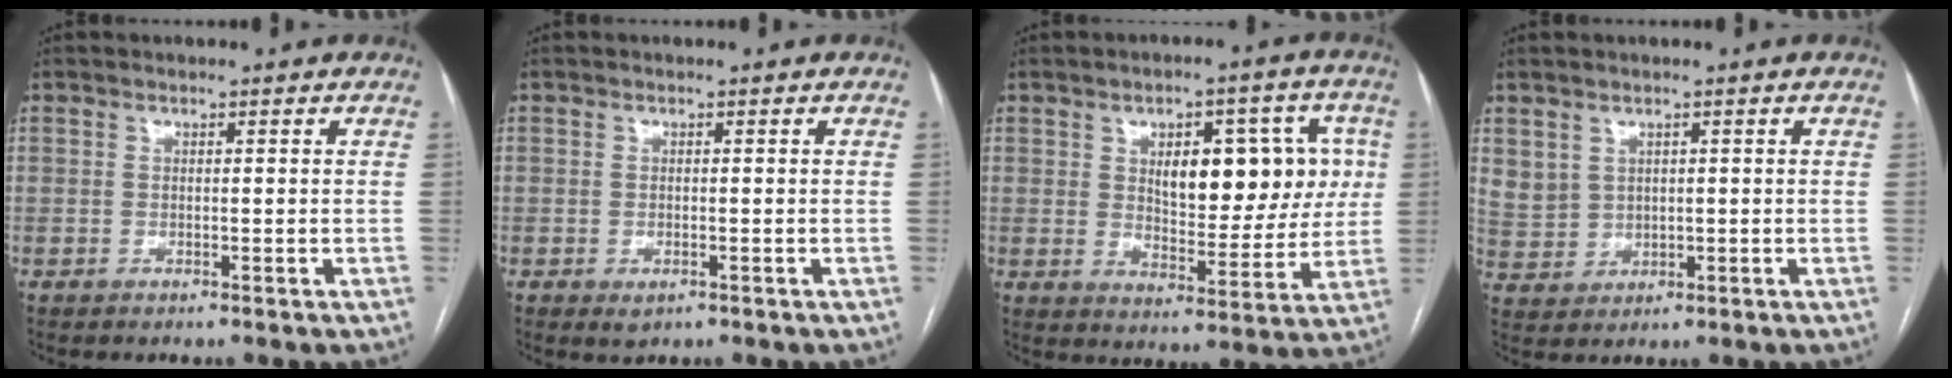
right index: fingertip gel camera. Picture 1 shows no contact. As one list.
[{"total": 1.7, "force": [-0.8, 0.9, 1.2], "torque": [-0.017, -0.001, -0.002]}, {"total": 13.1, "force": [3.0, 6.2, 11.2], "torque": [-0.142, 0.024, 0.053]}, {"total": 4.9, "force": [2.1, 4.3, 1.3], "torque": [-0.032, 0.008, 0.058]}]